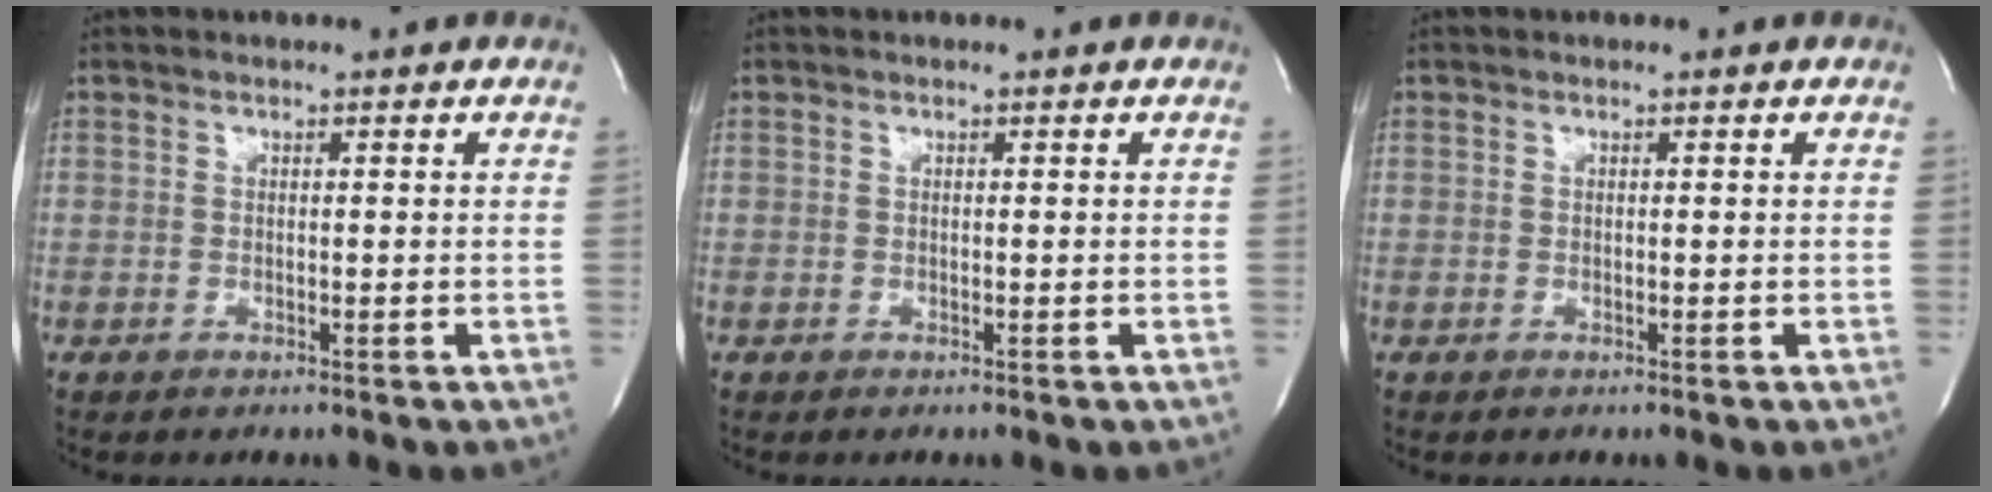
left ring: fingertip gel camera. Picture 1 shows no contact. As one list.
[{"total": 0.0}, {"total": 0.0}]